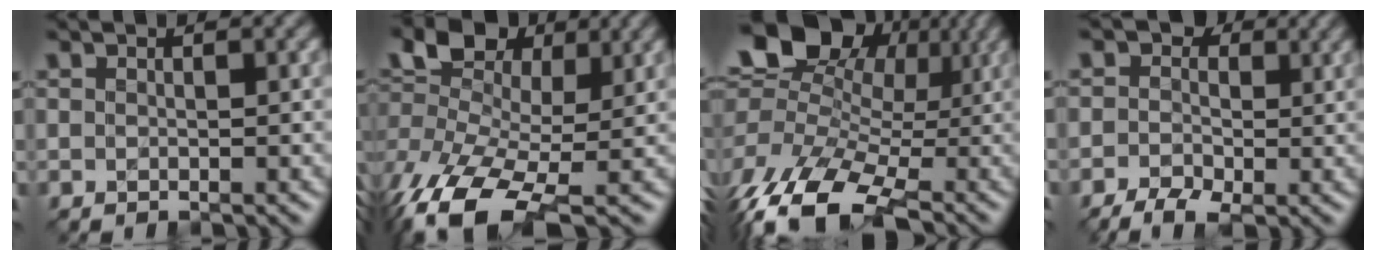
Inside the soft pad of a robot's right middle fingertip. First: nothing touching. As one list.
[{"total": 10.8, "force": [-1.8, 7.0, 8.1], "torque": [-0.181, 0.005, -0.049]}, {"total": 14.6, "force": [-0.8, 10.1, 10.6], "torque": [-0.216, 0.015, -0.015]}, {"total": 4.6, "force": [-0.6, 3.5, 3.0], "torque": [-0.029, 0.011, -0.019]}]